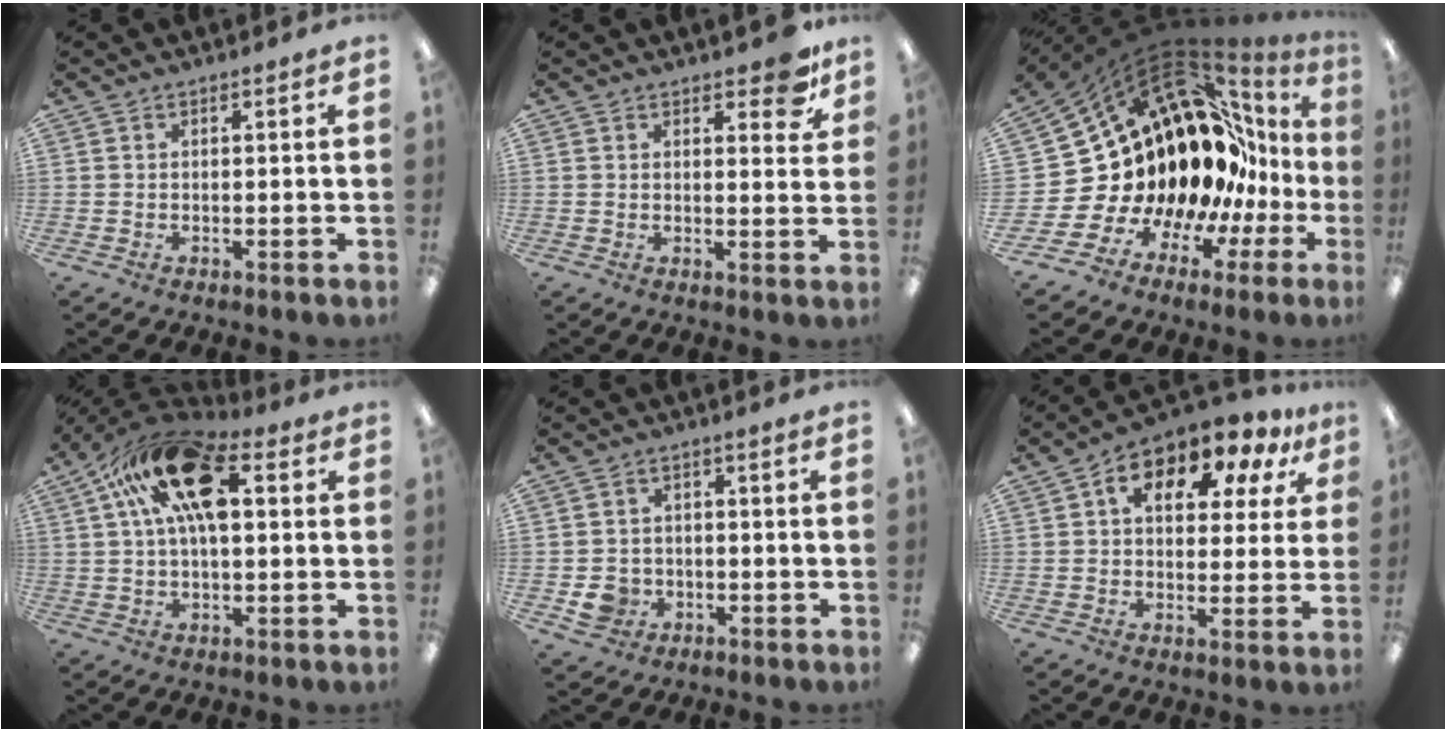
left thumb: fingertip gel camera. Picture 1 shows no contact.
{"total": 6.1, "force": [4.4, 2.7, 3.2], "torque": [-0.026, -0.024, 0.073]}
{"total": 18.5, "force": [5.4, 14.2, 10.6], "torque": [-0.150, -0.122, 0.161]}
{"total": 20.3, "force": [7.4, 10.2, 15.9], "torque": [-0.286, -0.006, 0.124]}
{"total": 5.7, "force": [-1.9, 5.0, 1.9], "torque": [-0.037, 0.009, -0.032]}
{"total": 11.1, "force": [5.6, 6.2, 7.3], "torque": [-0.114, -0.020, 0.096]}